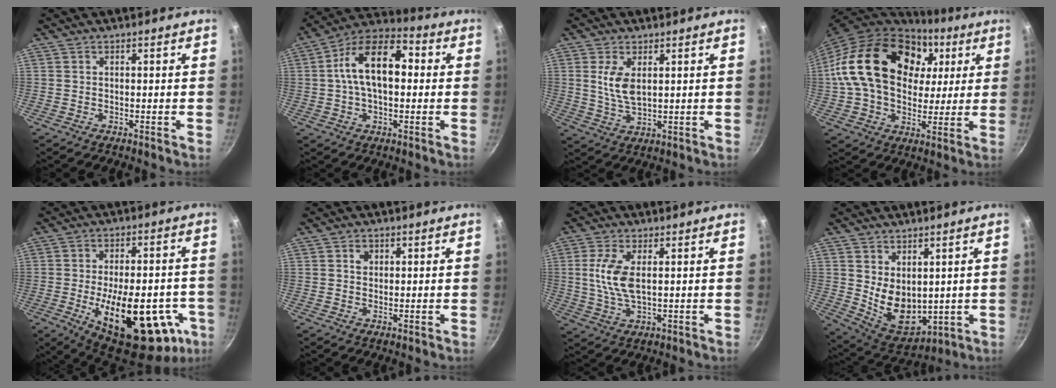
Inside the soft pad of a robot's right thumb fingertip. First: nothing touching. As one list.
[{"total": 15.1, "force": [1.5, 8.7, 12.2], "torque": [-0.178, 0.036, 0.006]}, {"total": 6.1, "force": [1.6, 3.0, 5.0], "torque": [-0.095, -0.015, 0.035]}, {"total": 25.7, "force": [6.4, 18.0, 17.2], "torque": [-0.294, 0.011, 0.104]}, {"total": 27.1, "force": [-8.6, 12.5, 22.5], "torque": [-0.288, 0.013, -0.104]}, {"total": 2.0, "force": [0.6, 1.7, 0.9], "torque": [-0.002, -0.001, 0.008]}, {"total": 7.7, "force": [1.1, 3.4, 6.8], "torque": [-0.145, -0.001, 0.022]}, {"total": 11.0, "force": [1.8, 7.5, 7.9], "torque": [-0.098, -0.038, 0.059]}]